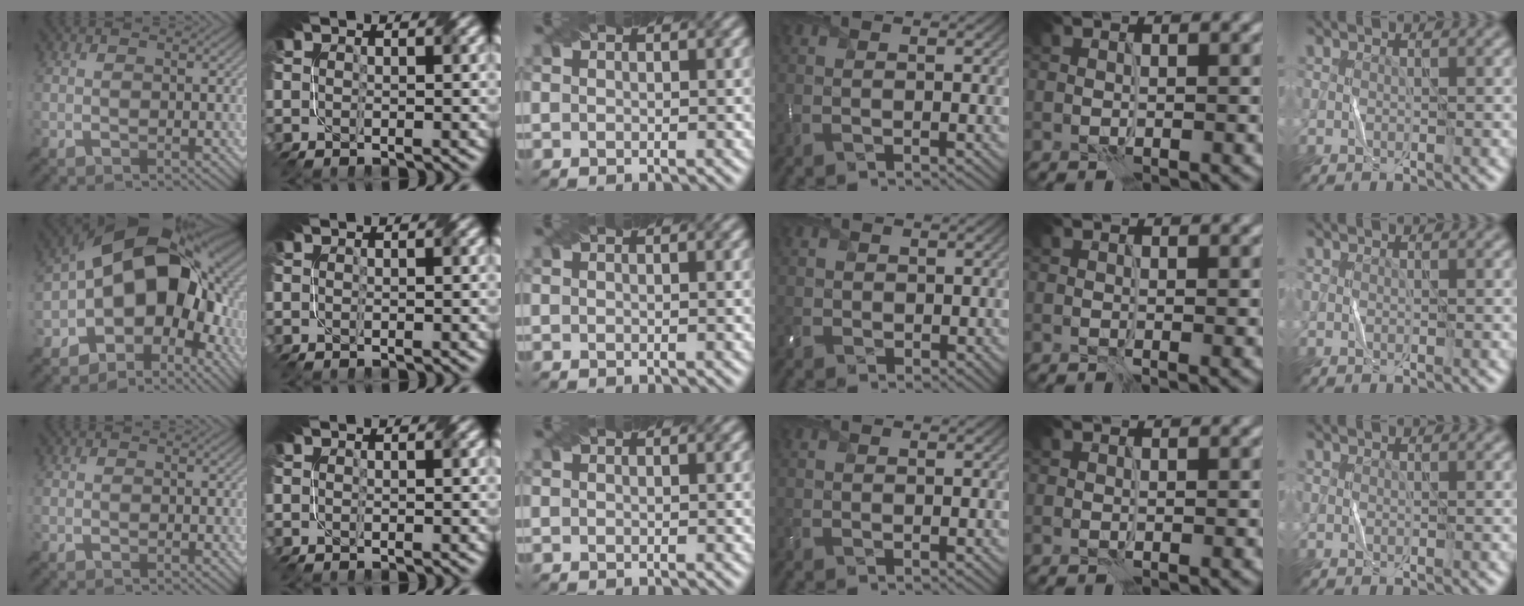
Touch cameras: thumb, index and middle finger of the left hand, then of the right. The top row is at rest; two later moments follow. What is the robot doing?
{"motion": "fold", "object": "bubble wrap"}